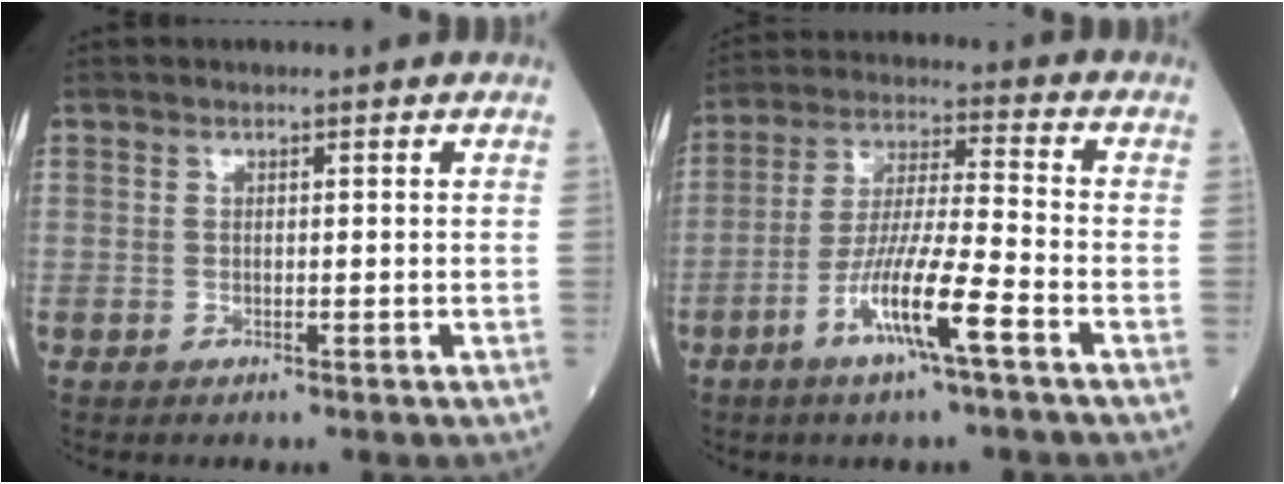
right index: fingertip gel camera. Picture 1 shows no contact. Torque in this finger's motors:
{"motor_torque": [1.09, -0.81, 0.76, 0.21]}